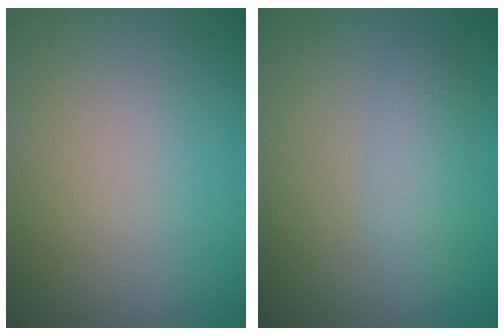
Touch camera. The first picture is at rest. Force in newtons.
{"total": 2.4, "press": 2.4, "slide": 0.0}